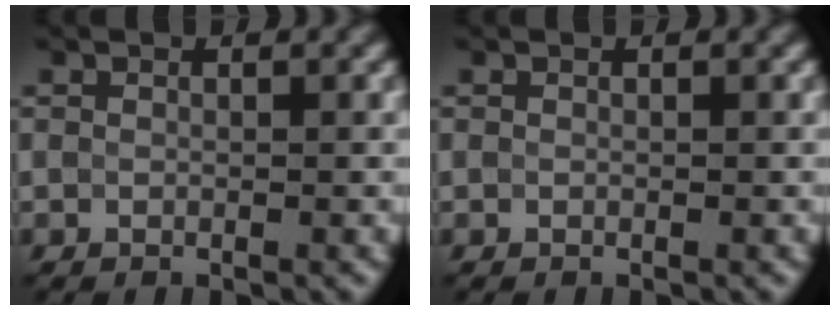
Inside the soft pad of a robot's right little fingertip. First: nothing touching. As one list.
[{"total": 0.0}]